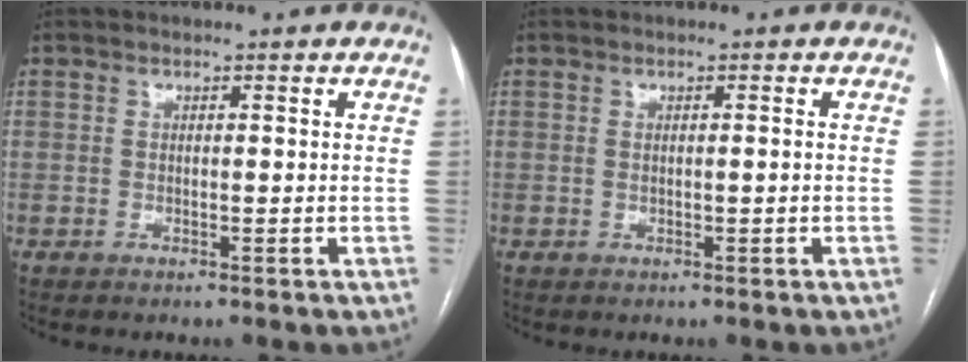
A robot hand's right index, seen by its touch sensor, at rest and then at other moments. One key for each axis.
{"total": 0.8, "fx": 0.0, "fy": 0.1, "fz": 0.8, "tx": -0.020, "ty": 0.001, "tz": 0.006}